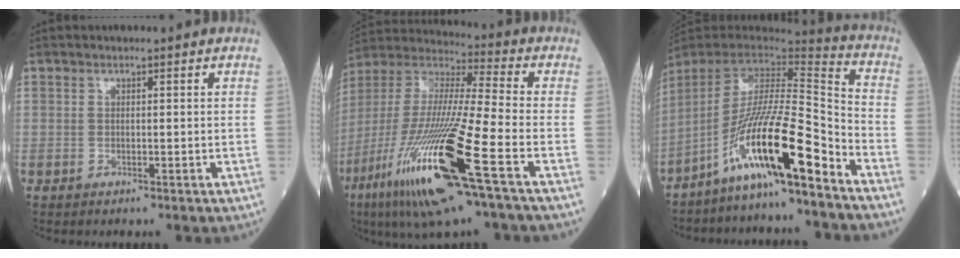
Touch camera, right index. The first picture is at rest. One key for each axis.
{"total": 23.5, "fx": -10.2, "fy": 1.3, "fz": 21.1, "tx": -0.449, "ty": -0.056, "tz": -0.197}
{"total": 16.8, "fx": -10.7, "fy": 0.2, "fz": 13.0, "tx": -0.246, "ty": -0.005, "tz": -0.197}